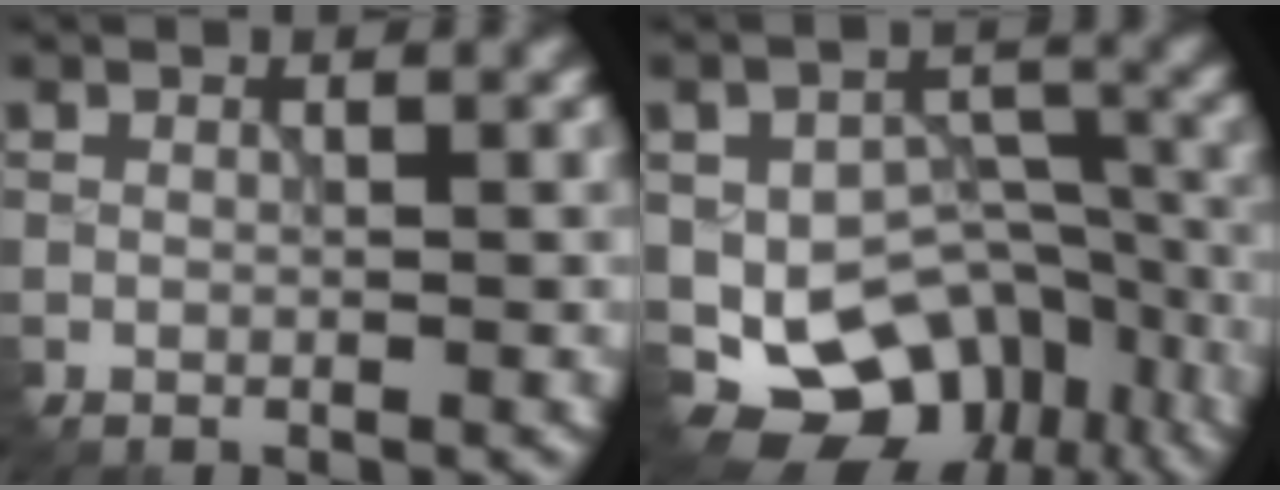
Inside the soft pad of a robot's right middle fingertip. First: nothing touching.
{"total": 8.6, "force": [-4.3, 6.3, 4.1], "torque": [-0.063, -0.016, -0.052]}